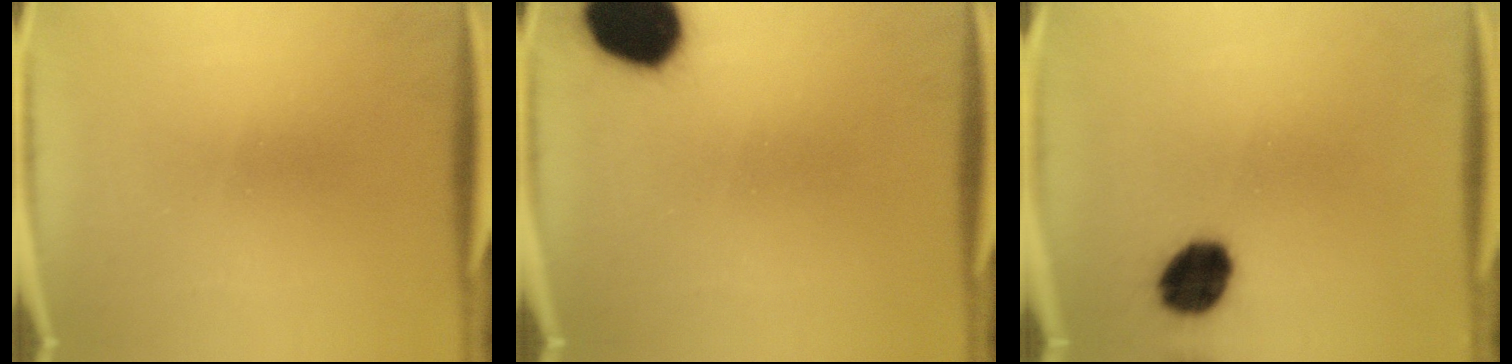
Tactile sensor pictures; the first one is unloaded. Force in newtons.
{"total": 18.0}
{"total": 10.0}